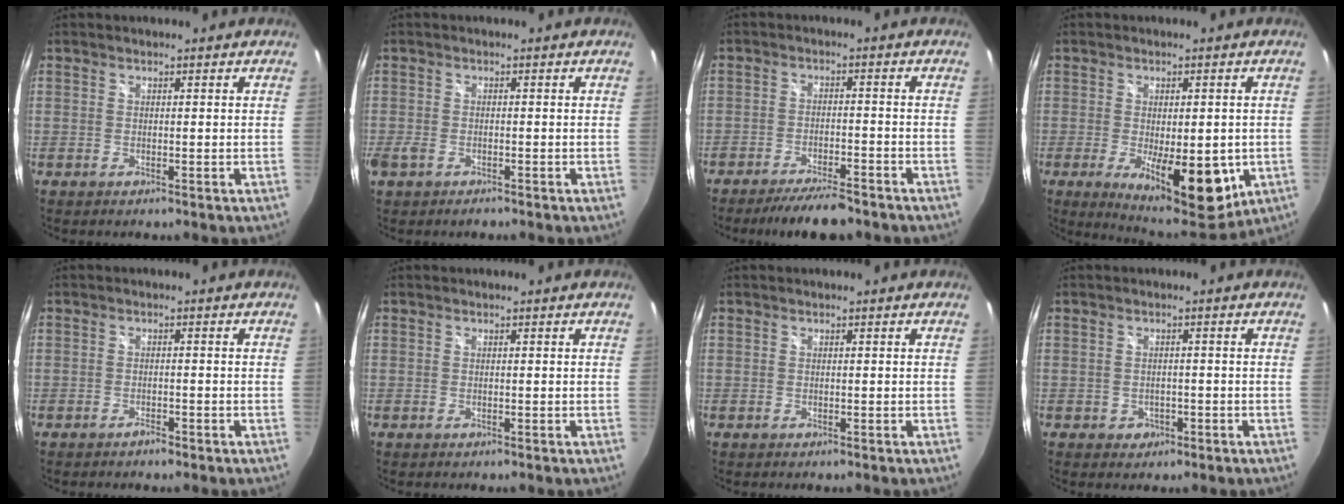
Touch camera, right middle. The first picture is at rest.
{"total": 3.0, "force": [-1.9, 1.5, 1.8], "torque": [-0.044, -0.009, -0.037]}
{"total": 9.3, "force": [-8.0, 2.0, 4.2], "torque": [-0.096, -0.008, -0.124]}
{"total": 14.4, "force": [-4.5, 5.9, 12.4], "torque": [-0.181, -0.037, -0.052]}
{"total": 1.3, "force": [-1.2, 0.5, 0.3], "torque": [-0.007, 0.000, -0.021]}
{"total": 0.0}
{"total": 0.0}
{"total": 2.5, "force": [-0.9, 2.2, 0.7], "torque": [-0.016, 0.000, -0.009]}